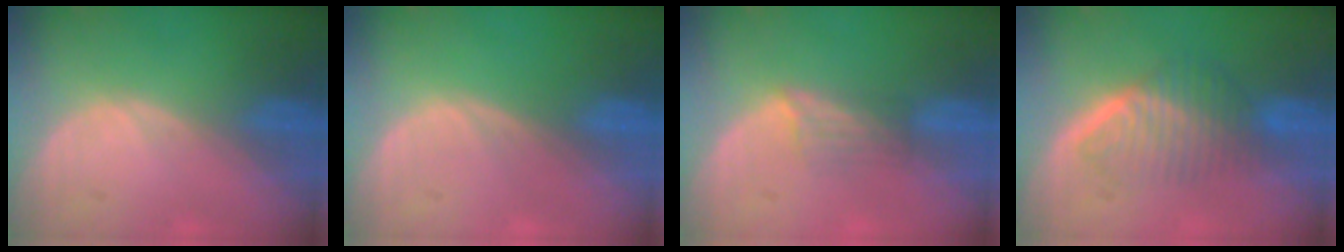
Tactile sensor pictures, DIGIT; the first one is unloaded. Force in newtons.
{"total": 0.0}
{"total": 2.8, "press": 2.5, "slide": 1.4}
{"total": 6.6, "press": 5.9, "slide": 2.9}